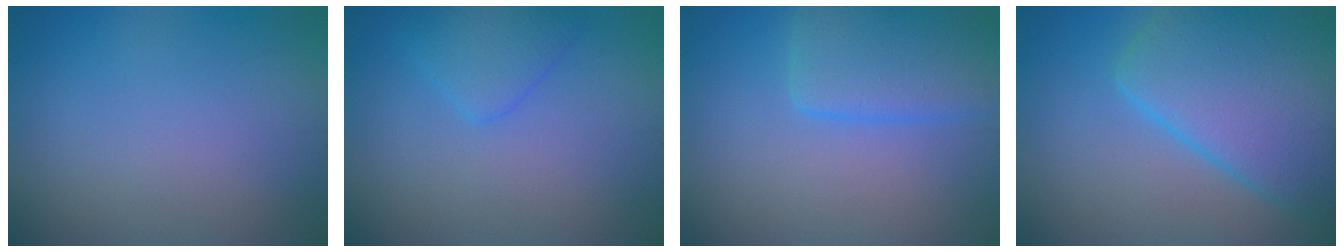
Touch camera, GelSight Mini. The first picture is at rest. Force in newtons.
{"total": 2.3, "press": 2.3, "slide": 0.2}
{"total": 4.6, "press": 4.6, "slide": 0.2}
{"total": 10.6, "press": 10.6, "slide": 0.4}